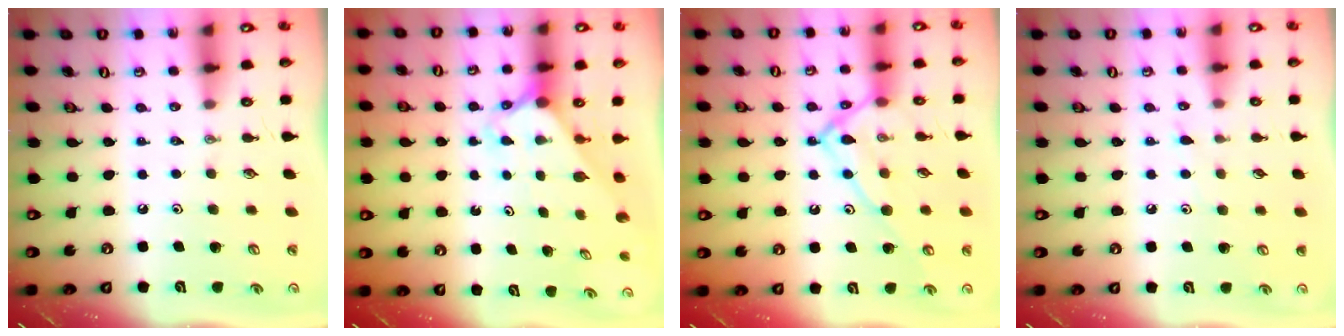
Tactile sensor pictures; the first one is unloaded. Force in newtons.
{"total": 2.0, "press": 2.0, "slide": 0.2}
{"total": 15.1, "press": 15.1, "slide": 1.1}
{"total": 4.3, "press": 4.2, "slide": 0.6}